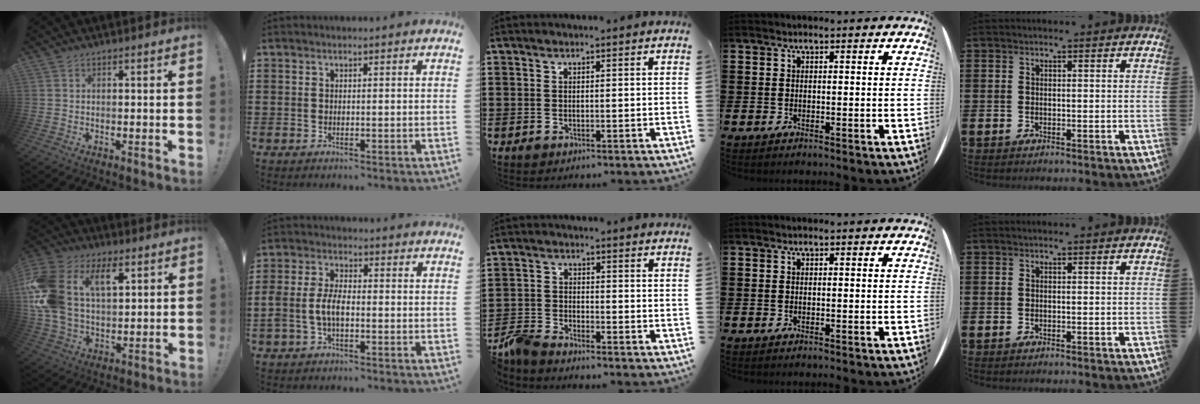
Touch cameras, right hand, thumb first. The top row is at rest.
{"thumb": {"total": 19.8, "force": [7.0, 13.1, 13.2], "torque": [-0.271, -0.023, 0.122]}, "index": {"total": 4.8, "force": [-1.3, 2.5, 3.9], "torque": [-0.097, -0.003, -0.030]}, "middle": {"total": 3.7, "force": [-3.6, 0.5, 1.0], "torque": [-0.047, -0.004, -0.082]}}